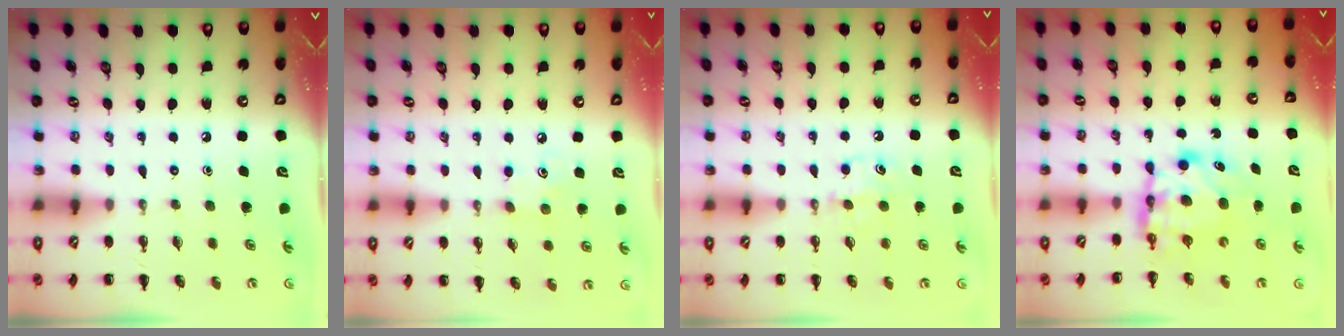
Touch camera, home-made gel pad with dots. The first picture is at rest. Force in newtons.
{"total": 4.7, "press": 4.5, "slide": 1.3}
{"total": 5.6, "press": 5.3, "slide": 1.7}
{"total": 5.9, "press": 5.9, "slide": 0.6}